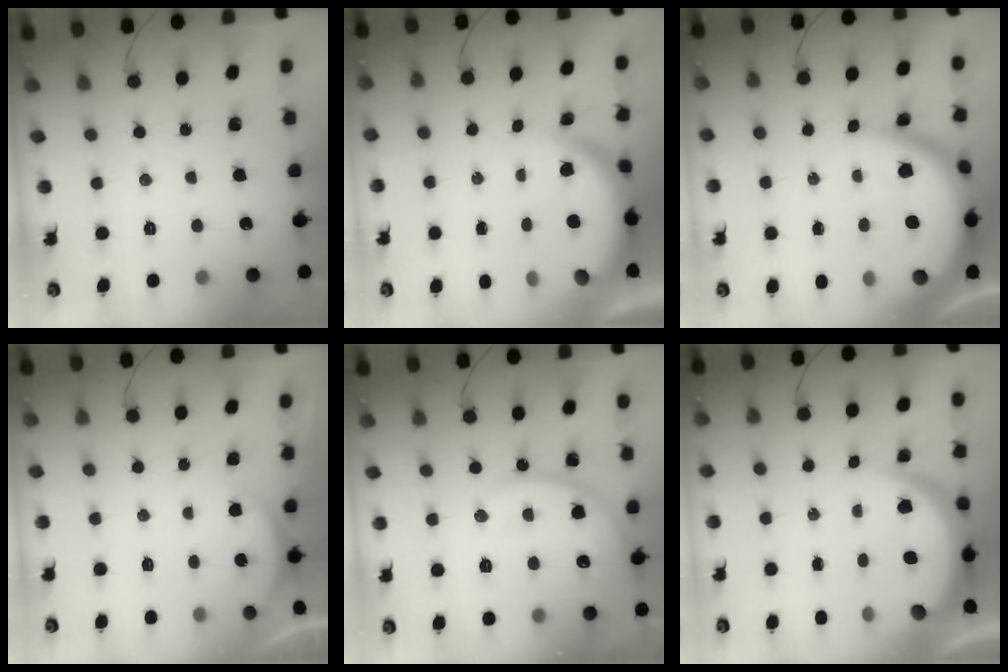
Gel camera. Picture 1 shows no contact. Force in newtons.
{"total": 6.9, "press": 6.6, "slide": 1.8}
{"total": 13.6, "press": 13.5, "slide": 1.1}
{"total": 2.8, "press": 2.7, "slide": 0.6}
{"total": 12.3, "press": 12.2, "slide": 0.9}
{"total": 8.0, "press": 7.9, "slide": 1.1}